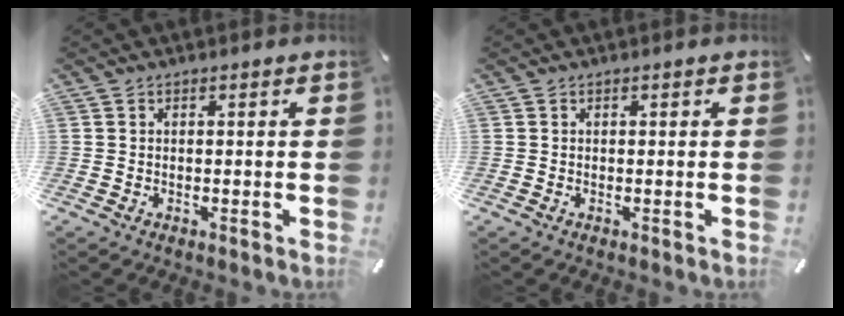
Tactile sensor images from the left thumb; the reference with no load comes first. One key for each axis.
{"total": 0.0}